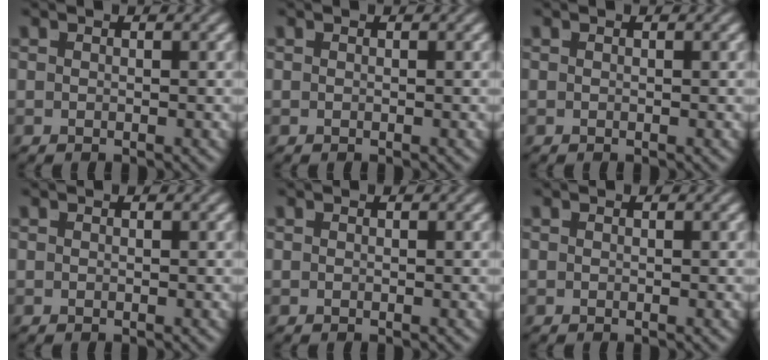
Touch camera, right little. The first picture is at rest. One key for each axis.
{"total": 0.0}
{"total": 0.0}
{"total": 0.0}
{"total": 0.0}
{"total": 0.0}